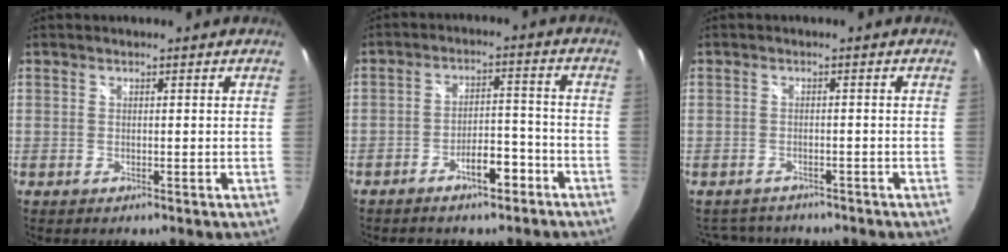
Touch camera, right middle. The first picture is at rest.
{"total": 6.5, "force": [-4.6, 2.8, 3.7], "torque": [-0.062, 0.021, -0.058]}
{"total": 6.4, "force": [-5.6, 2.8, 1.5], "torque": [-0.039, 0.001, -0.081]}